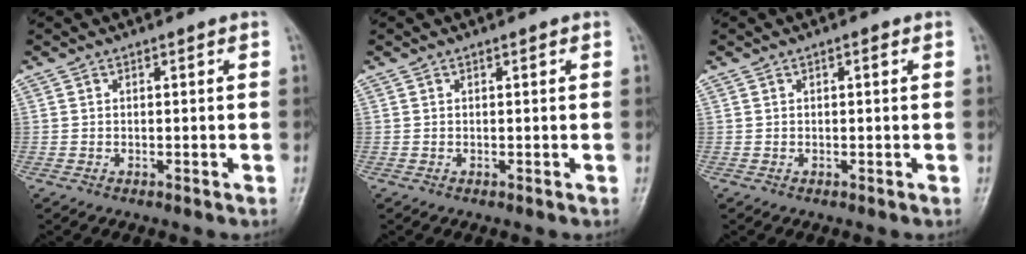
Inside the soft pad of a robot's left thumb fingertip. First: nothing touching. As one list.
[{"total": 0.0}, {"total": 0.7, "force": [0.3, 0.2, 0.6], "torque": [-0.009, 0.002, 0.001]}]